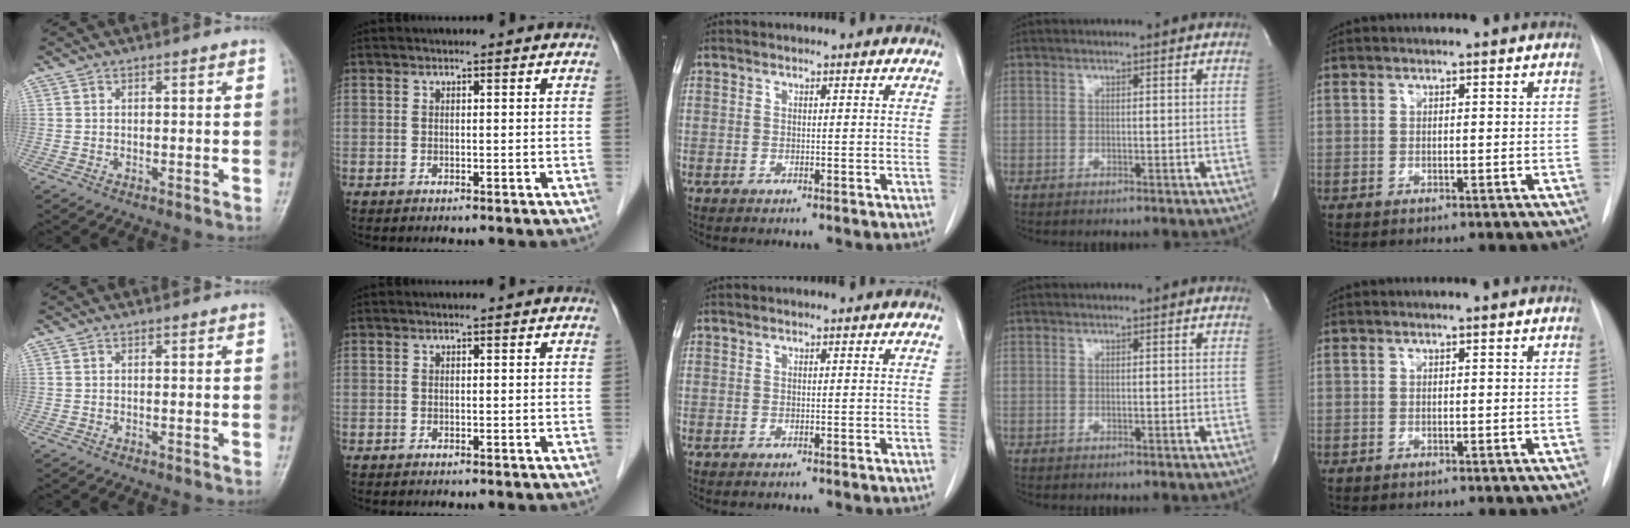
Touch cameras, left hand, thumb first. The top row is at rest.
{}